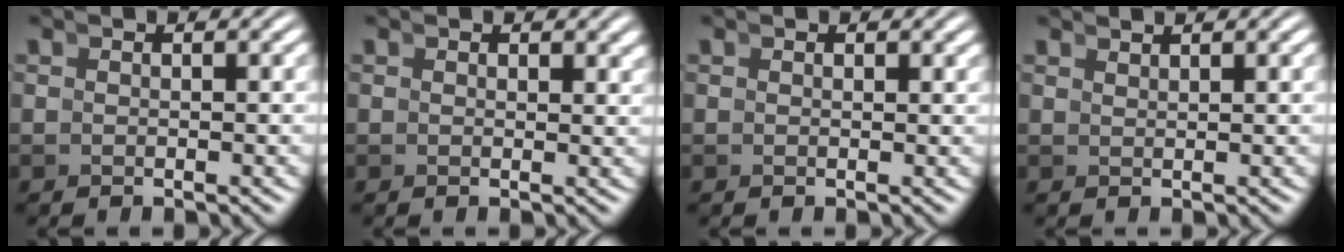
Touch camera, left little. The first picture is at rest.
{"total": 1.0, "force": [1.0, 0.2, 0.1], "torque": [0.004, 0.000, 0.017]}
{"total": 0.6, "force": [0.5, 0.2, 0.0], "torque": [0.004, -0.001, 0.011]}
{"total": 1.5, "force": [1.3, -0.7, -0.2], "torque": [0.017, 0.007, 0.028]}